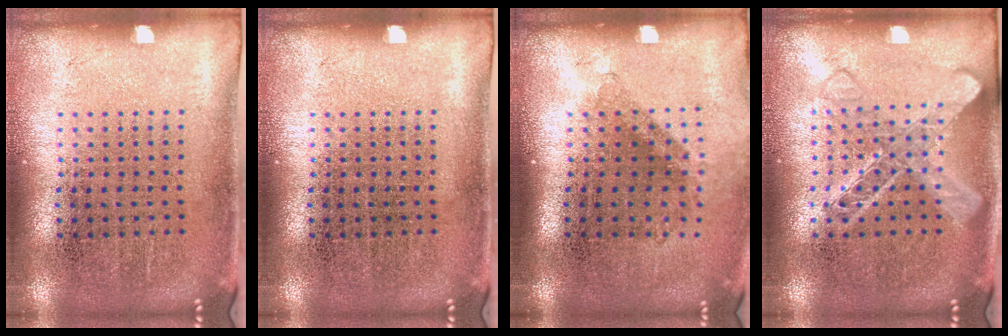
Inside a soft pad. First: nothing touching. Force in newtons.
{"total": 0.0}
{"total": 1.3, "press": 1.0, "slide": 0.9}
{"total": 2.9, "press": 2.9, "slide": 0.5}